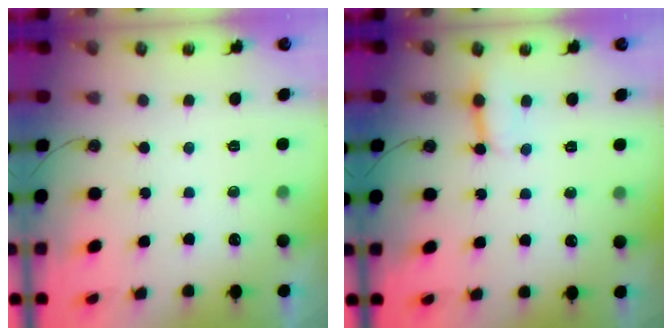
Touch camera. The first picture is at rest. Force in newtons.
{"total": 3.1, "press": 3.0, "slide": 0.5}